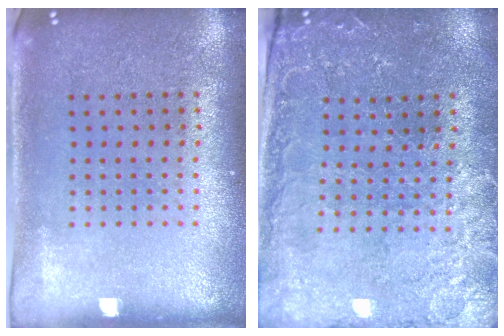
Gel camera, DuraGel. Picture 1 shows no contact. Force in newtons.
{"total": 0.7, "press": 0.6, "slide": 0.4}